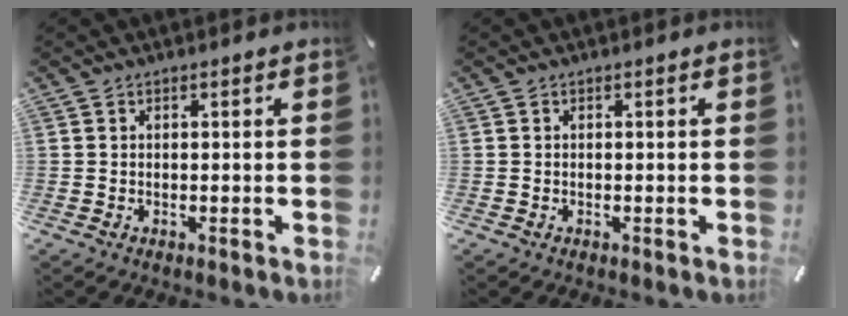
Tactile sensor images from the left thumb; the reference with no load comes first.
{"total": 0.0}